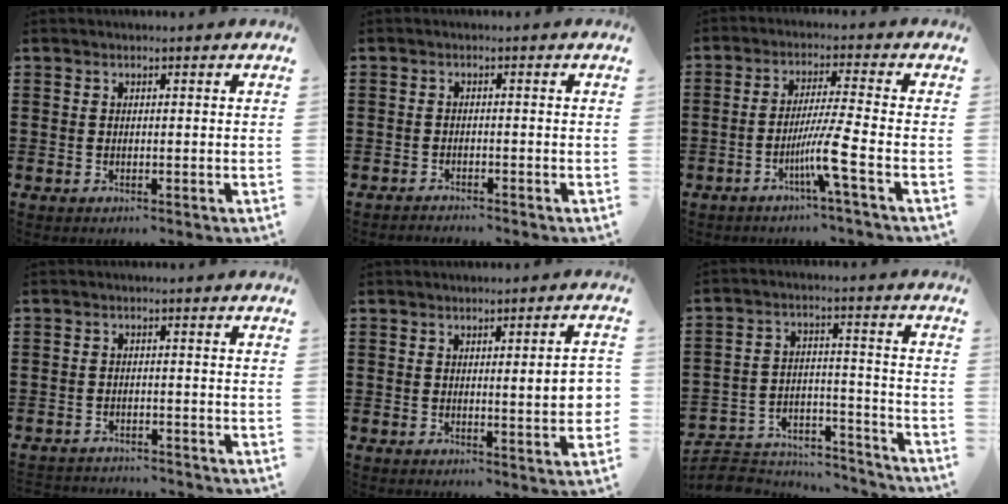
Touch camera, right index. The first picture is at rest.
{"total": 1.2, "force": [-1.2, 0.0, 0.0], "torque": [-0.004, 0.002, -0.026]}
{"total": 7.0, "force": [-3.4, -0.9, 6.1], "torque": [-0.113, -0.014, -0.064]}
{"total": 2.2, "force": [-2.2, 0.2, 0.0], "torque": [-0.007, -0.001, -0.048]}
{"total": 5.0, "force": [0.3, 0.6, 5.0], "torque": [-0.072, -0.008, 0.002]}
{"total": 5.7, "force": [-5.4, 1.5, 1.0], "torque": [-0.031, 0.007, -0.111]}